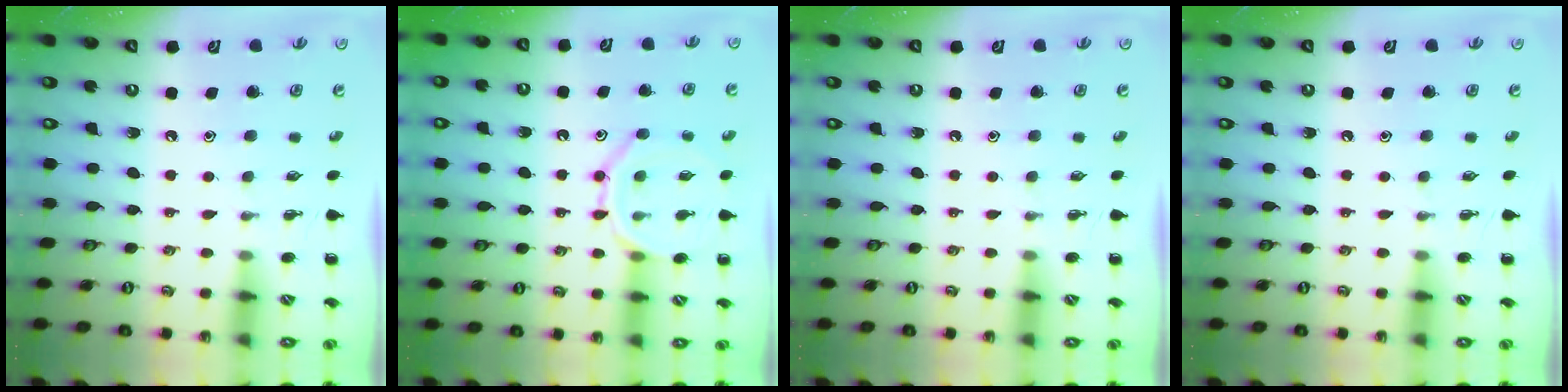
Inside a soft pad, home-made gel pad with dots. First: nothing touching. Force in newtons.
{"total": 11.5, "press": 11.5, "slide": 0.8}
{"total": 0.0}
{"total": 0.0}